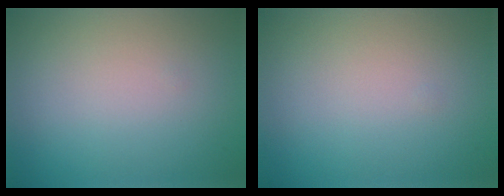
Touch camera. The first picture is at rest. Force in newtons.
{"total": 0.0}